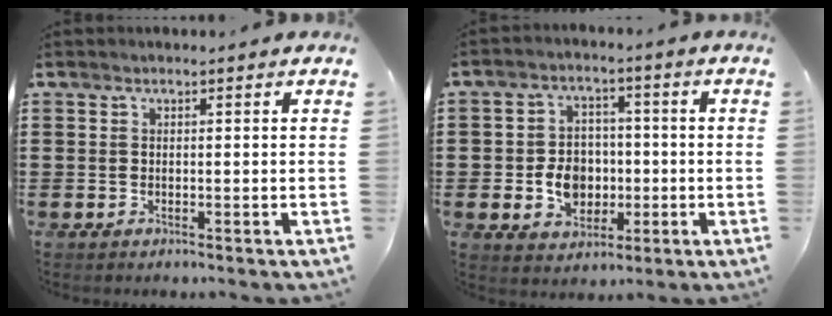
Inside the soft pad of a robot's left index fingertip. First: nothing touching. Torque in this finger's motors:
{"motor_torque": [1.07, 1.07, 0.45, 0.10]}